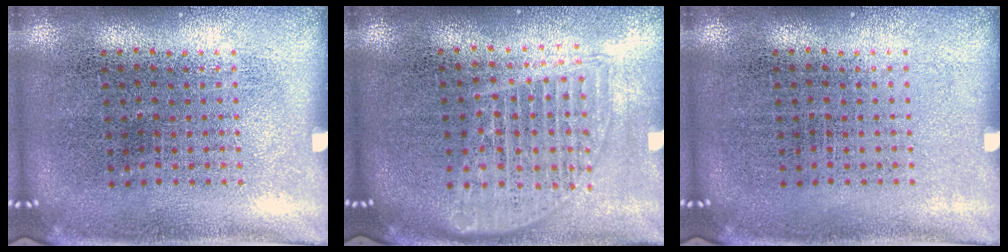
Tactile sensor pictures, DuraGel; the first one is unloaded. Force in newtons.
{"total": 1.6, "press": 1.4, "slide": 0.8}
{"total": 0.0}